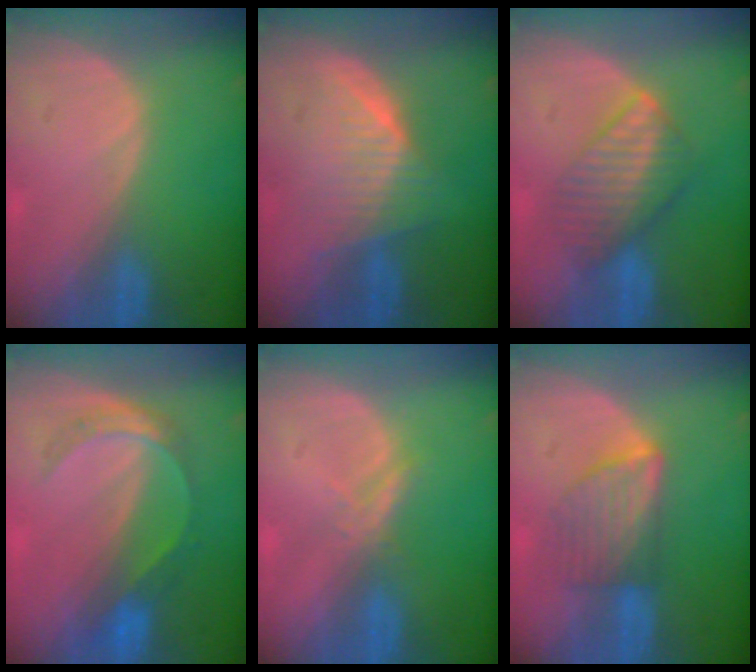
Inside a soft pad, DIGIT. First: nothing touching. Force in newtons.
{"total": 6.5, "press": 6.2, "slide": 1.8}
{"total": 6.6, "press": 6.5, "slide": 1.3}
{"total": 5.2, "press": 4.9, "slide": 1.7}
{"total": 1.7, "press": 1.7, "slide": 0.1}
{"total": 5.9, "press": 5.7, "slide": 1.5}